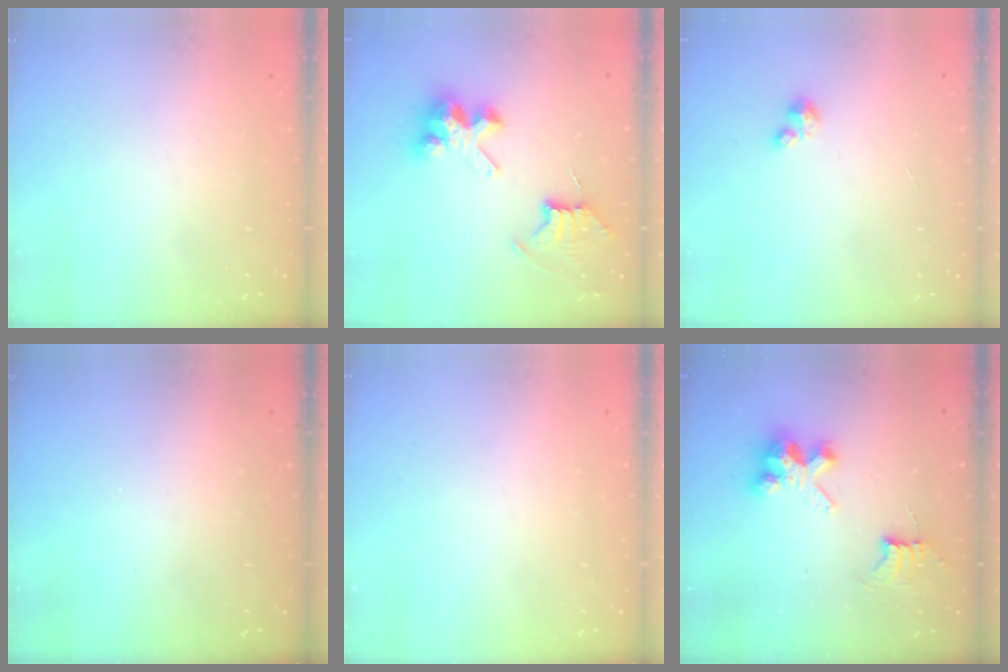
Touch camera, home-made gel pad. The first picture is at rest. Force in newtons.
{"total": 8.9, "press": 8.8, "slide": 0.7}
{"total": 2.5, "press": 2.5, "slide": 0.3}
{"total": 0.0}
{"total": 0.0}
{"total": 8.7, "press": 8.7, "slide": 0.6}